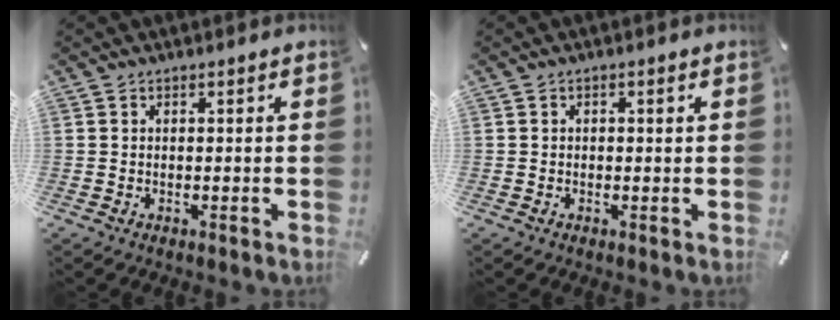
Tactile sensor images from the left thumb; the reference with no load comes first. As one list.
[{"total": 0.8, "force": [-0.1, 0.7, 0.4], "torque": [-0.008, 0.005, -0.004]}]